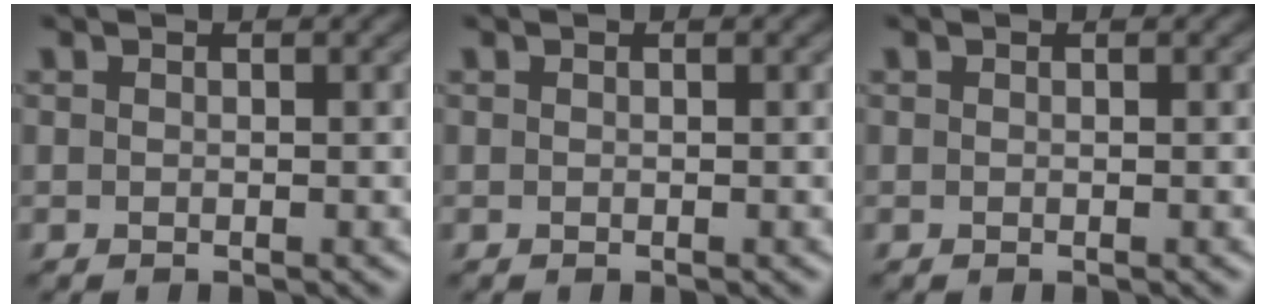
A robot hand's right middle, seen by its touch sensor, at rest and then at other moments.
{"total": 0.0}
{"total": 0.0}